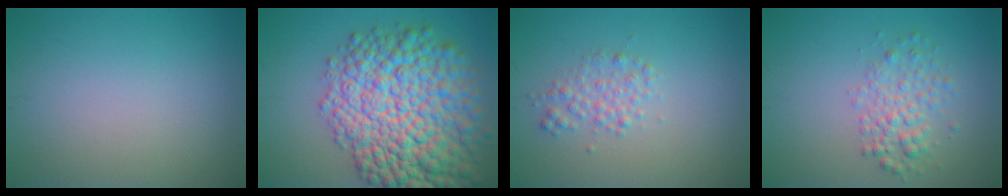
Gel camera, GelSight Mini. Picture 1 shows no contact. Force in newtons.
{"total": 14.1, "press": 14.1, "slide": 0.4}
{"total": 2.0, "press": 2.0, "slide": 0.0}
{"total": 2.8, "press": 2.8, "slide": 0.1}